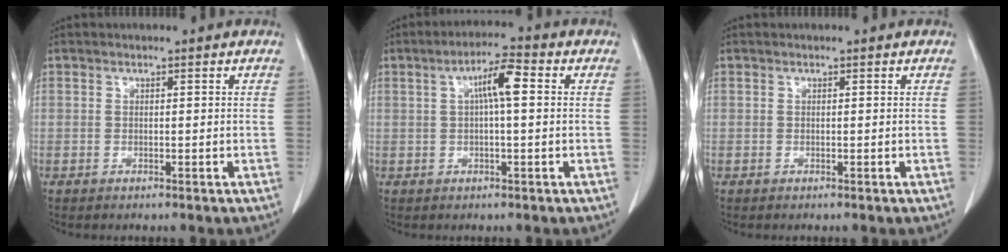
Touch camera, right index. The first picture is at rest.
{"total": 5.7, "force": [1.1, 0.7, 5.5], "torque": [-0.099, 0.016, 0.016]}
{"total": 0.0}